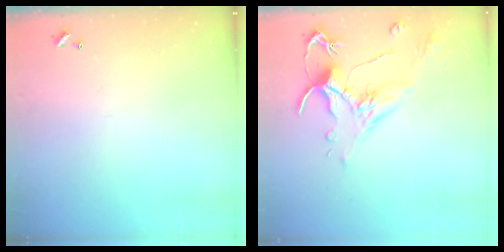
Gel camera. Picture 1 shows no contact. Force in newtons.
{"total": 1.5, "press": 1.0, "slide": 1.1}